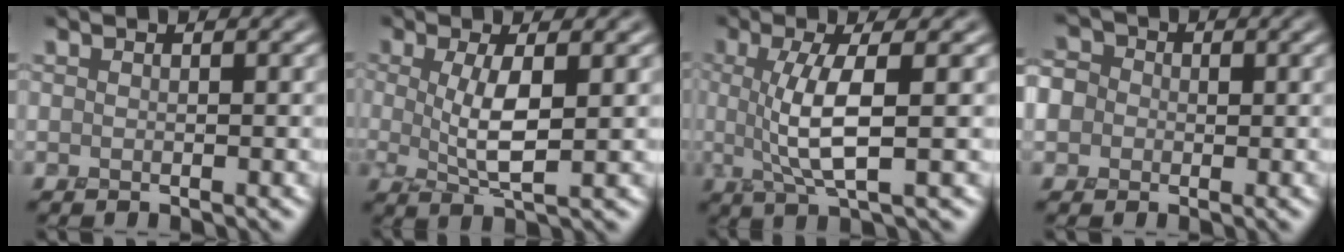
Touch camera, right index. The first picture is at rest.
{"total": 3.7, "force": [0.2, 0.8, 3.6], "torque": [-0.073, -0.005, 0.010]}
{"total": 4.8, "force": [0.1, 1.0, 4.7], "torque": [-0.095, -0.003, 0.006]}
{"total": 4.0, "force": [-0.3, 3.8, 1.2], "torque": [-0.022, 0.017, -0.029]}